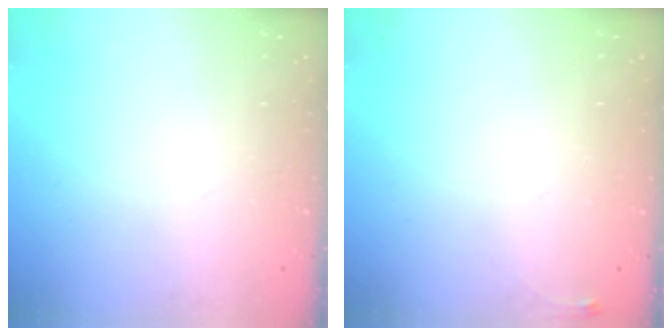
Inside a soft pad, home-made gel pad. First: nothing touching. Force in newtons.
{"total": 3.4, "press": 3.4, "slide": 0.5}